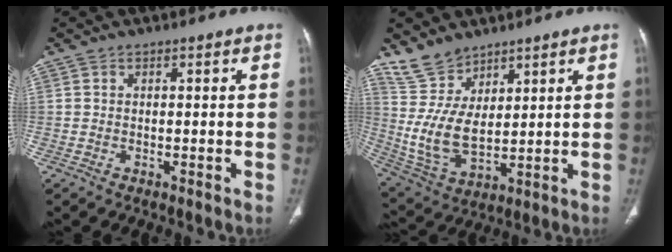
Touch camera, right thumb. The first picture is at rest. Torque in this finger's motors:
{"motor_torque": [-0.71, 1.13, 0.56, -0.22, 0.16]}